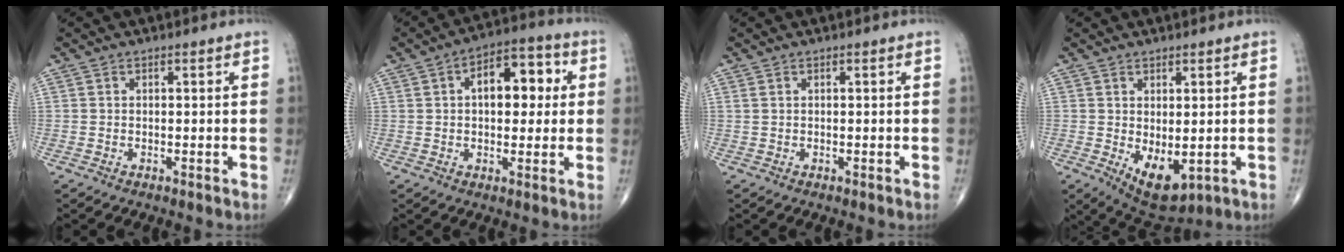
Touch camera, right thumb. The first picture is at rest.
{"total": 11.1, "force": [2.1, 6.3, 8.9], "torque": [-0.095, 0.021, 0.024]}
{"total": 0.5, "force": [0.2, 0.3, 0.4], "torque": [-0.011, 0.009, 0.007]}
{"total": 7.9, "force": [-1.3, 4.0, 6.6], "torque": [-0.091, -0.011, 0.000]}